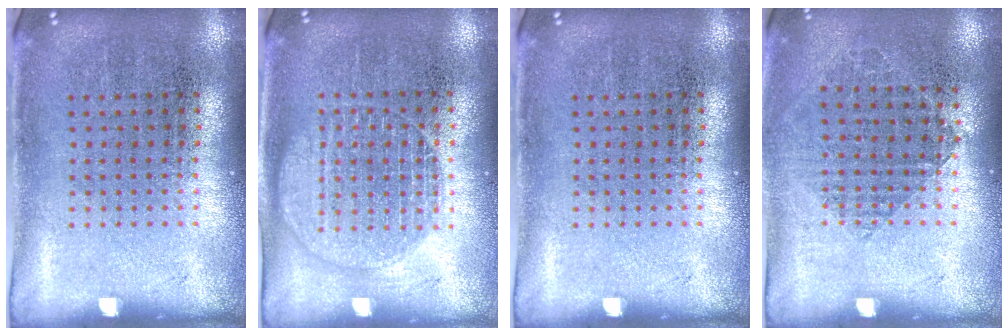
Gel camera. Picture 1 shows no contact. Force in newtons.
{"total": 1.3, "press": 1.3, "slide": 0.2}
{"total": 0.0}
{"total": 0.8, "press": 0.7, "slide": 0.3}